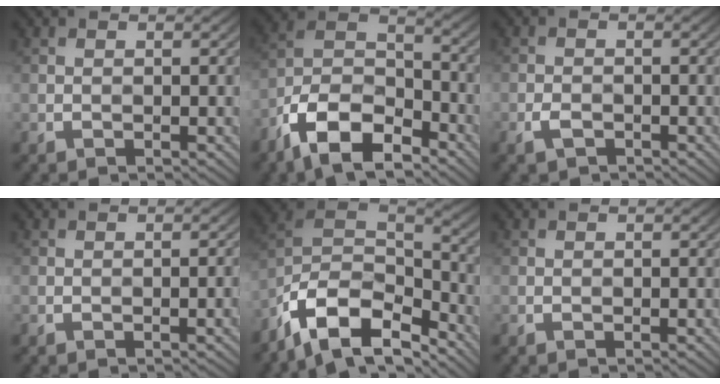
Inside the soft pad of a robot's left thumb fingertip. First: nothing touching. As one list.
[{"total": 11.5, "force": [-7.2, 5.4, 7.2], "torque": [-0.152, -0.004, -0.144]}, {"total": 2.7, "force": [-1.2, 1.6, 1.9], "torque": [-0.034, 0.001, -0.023]}, {"total": 1.3, "force": [-0.8, 0.2, 1.1], "torque": [-0.008, 0.006, -0.010]}, {"total": 12.4, "force": [-6.9, 6.4, 8.0], "torque": [-0.210, -0.019, -0.107]}, {"total": 0.0}]